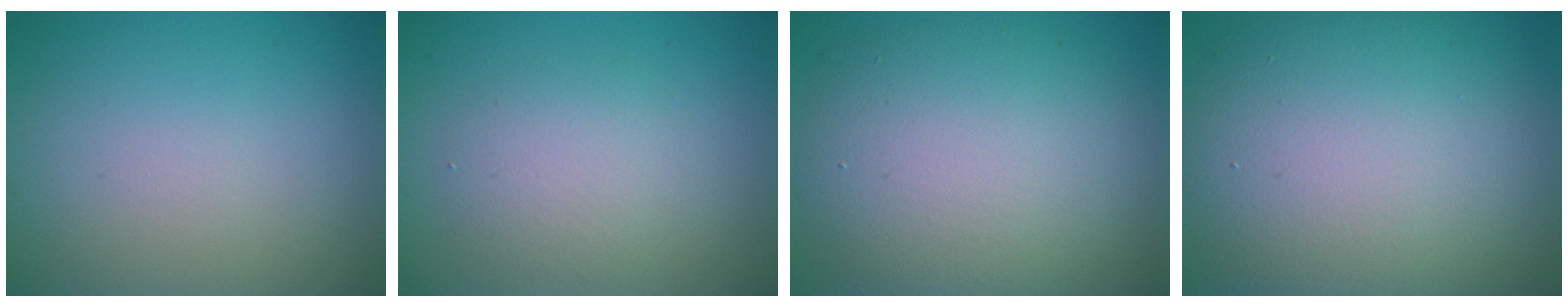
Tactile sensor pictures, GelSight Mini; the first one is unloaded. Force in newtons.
{"total": 2.9, "press": 2.9, "slide": 0.2}
{"total": 10.6, "press": 10.6, "slide": 0.5}
{"total": 13.7, "press": 13.7, "slide": 0.7}